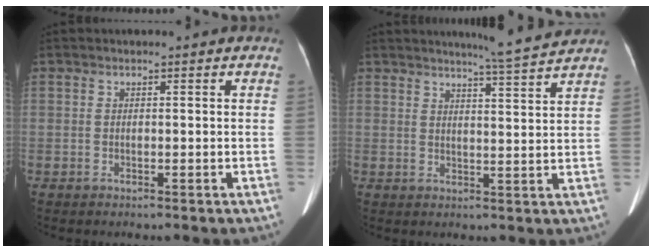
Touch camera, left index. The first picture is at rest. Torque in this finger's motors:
{"motor_torque": [-0.02, -0.20, 0.00, 0.00]}